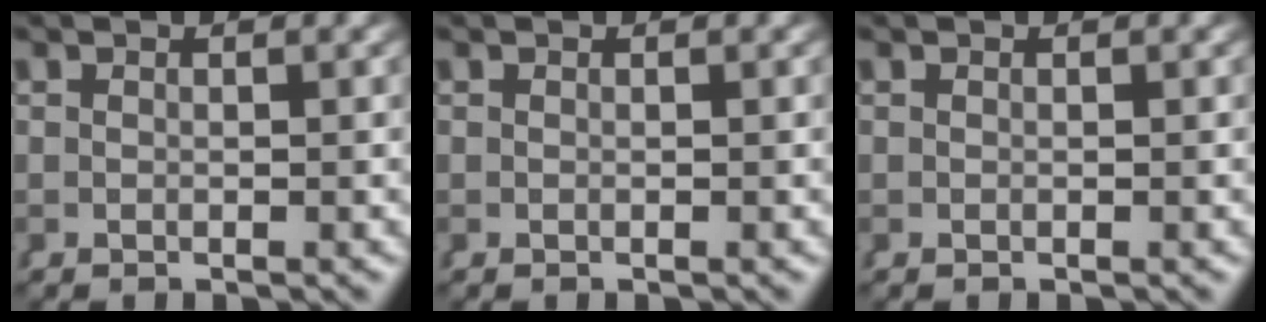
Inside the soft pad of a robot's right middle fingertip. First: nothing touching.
{"total": 0.0}
{"total": 0.0}